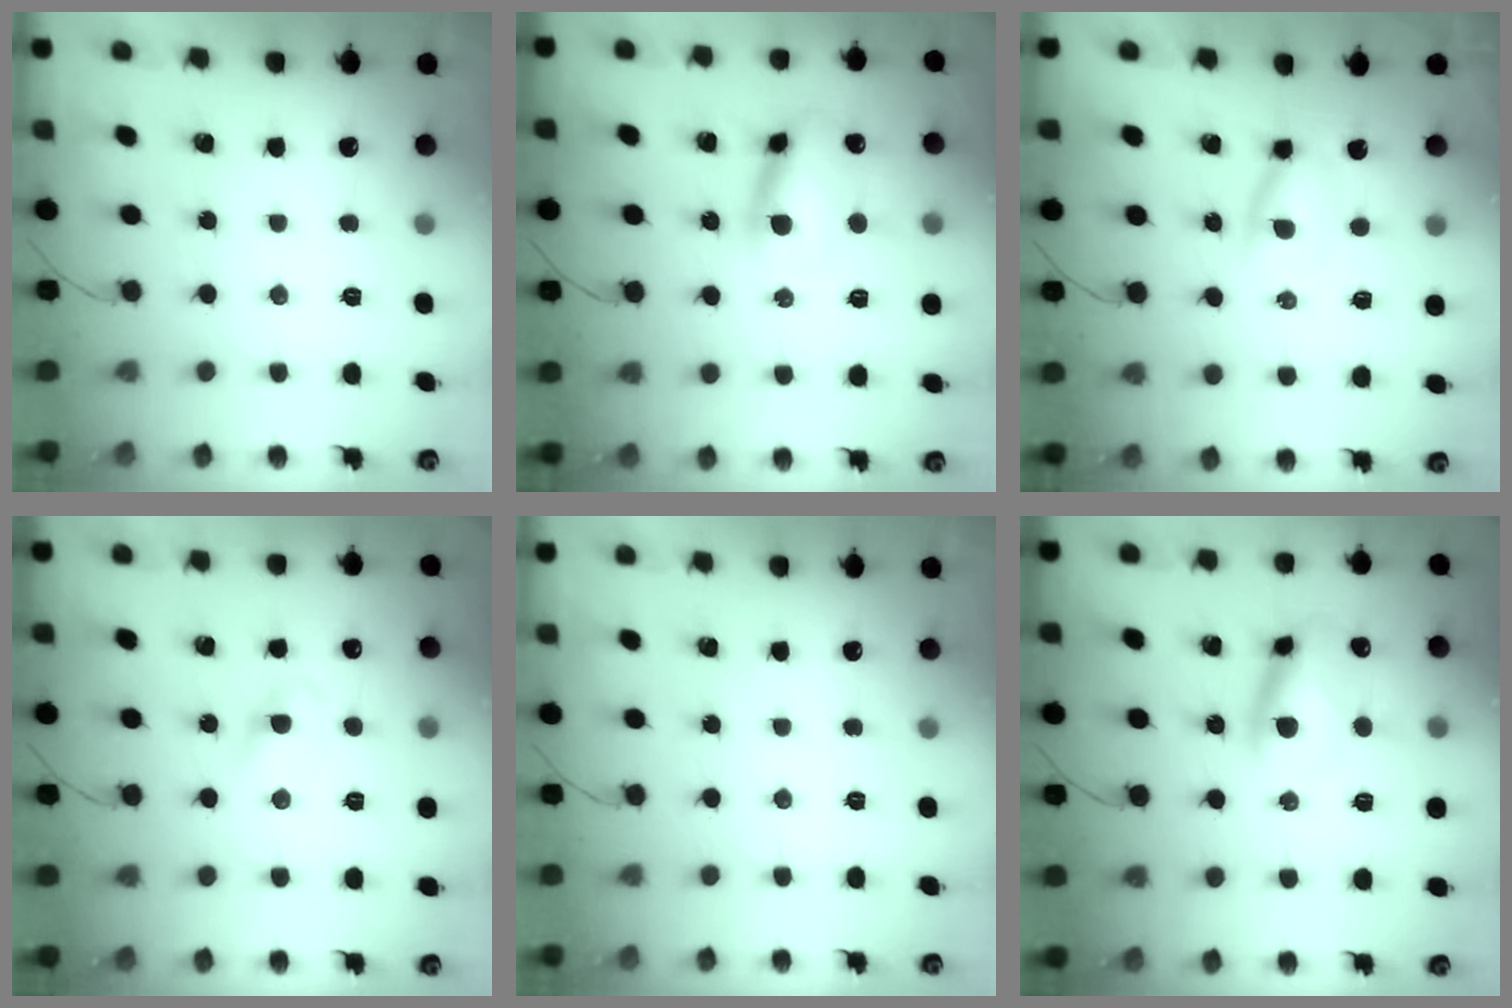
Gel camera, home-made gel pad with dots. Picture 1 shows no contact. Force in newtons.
{"total": 9.1, "press": 9.0, "slide": 1.1}
{"total": 2.2, "press": 2.0, "slide": 1.1}
{"total": 4.0, "press": 3.7, "slide": 1.5}
{"total": 0.0}
{"total": 9.7, "press": 9.7, "slide": 0.8}